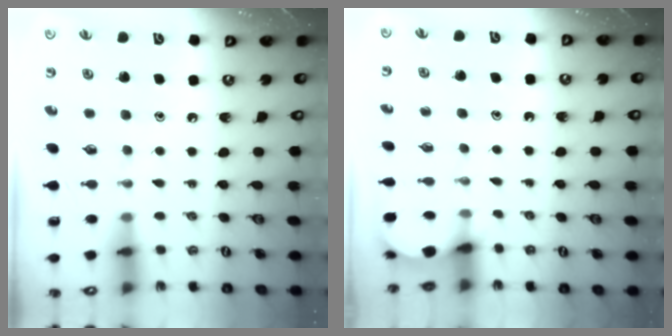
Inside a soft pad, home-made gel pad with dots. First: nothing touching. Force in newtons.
{"total": 2.8, "press": 2.8, "slide": 0.3}